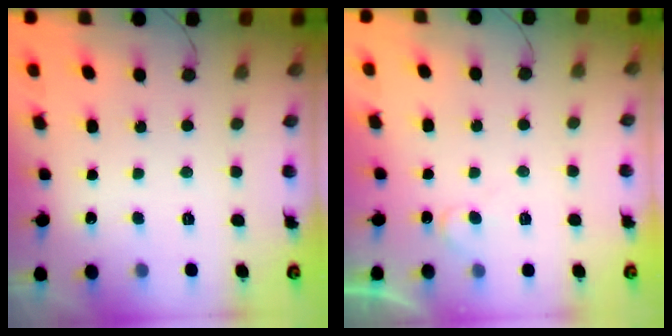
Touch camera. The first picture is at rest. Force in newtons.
{"total": 4.4, "press": 4.4, "slide": 0.4}